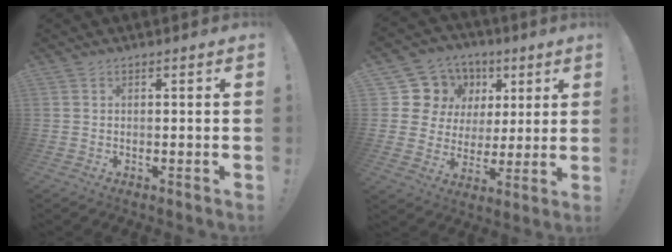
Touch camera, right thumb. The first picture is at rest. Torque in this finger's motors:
{"motor_torque": [-0.09, 0.29, -0.27, 0.34, 0.01]}